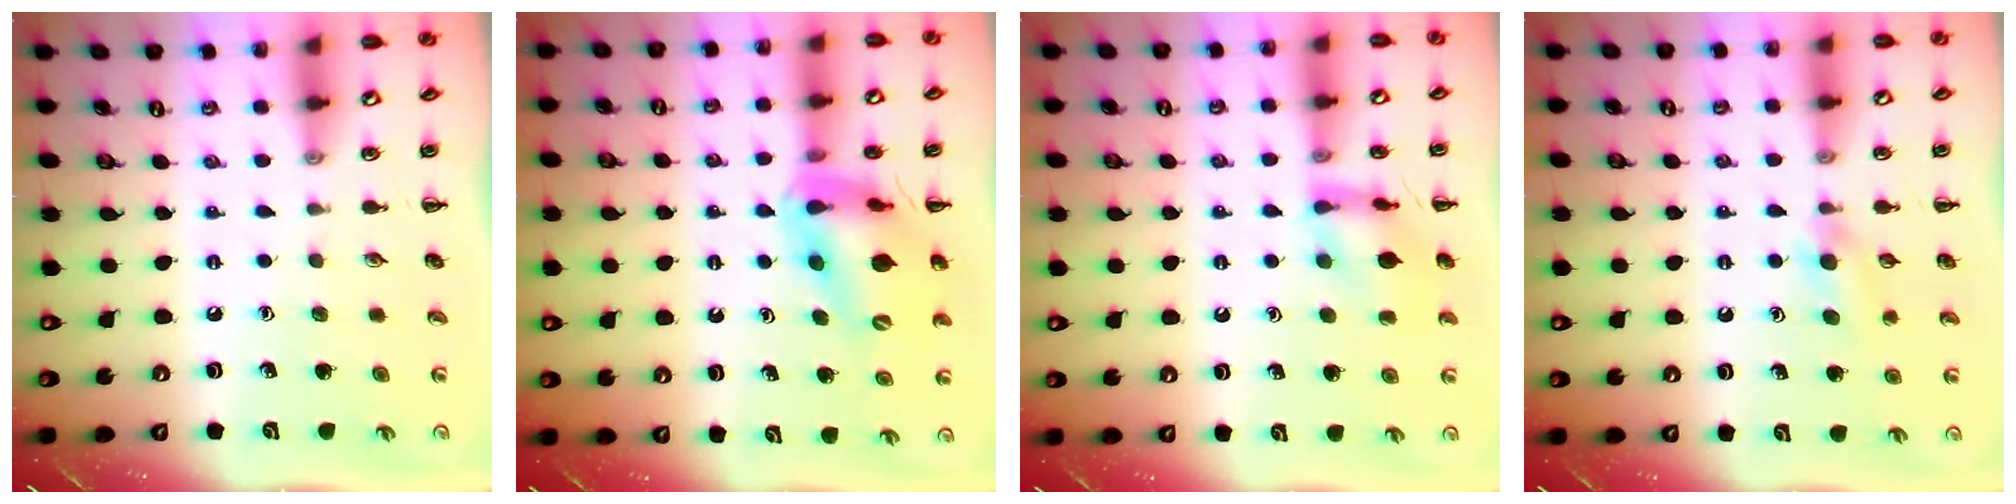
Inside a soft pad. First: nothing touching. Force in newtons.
{"total": 15.8, "press": 15.1, "slide": 4.7}
{"total": 11.7, "press": 11.7, "slide": 0.9}
{"total": 5.9, "press": 5.6, "slide": 1.9}